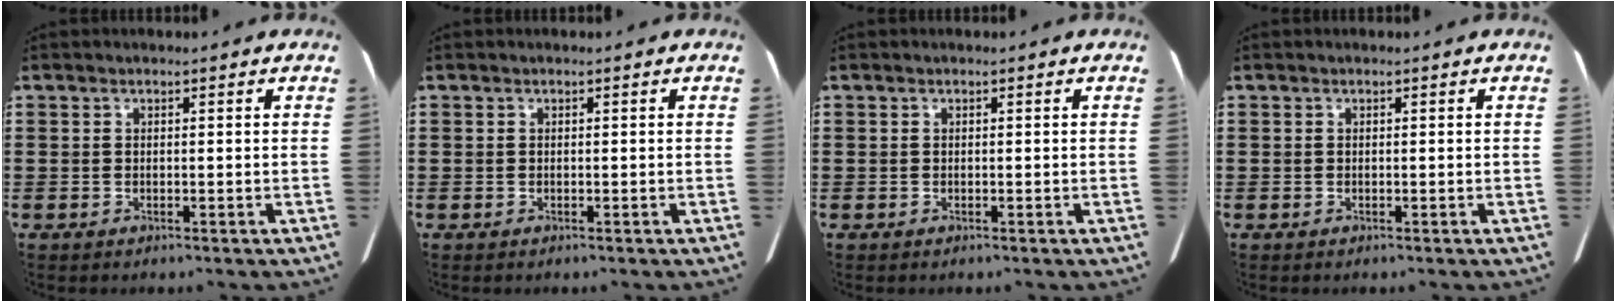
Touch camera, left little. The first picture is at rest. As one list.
[{"total": 0.0}, {"total": 0.0}, {"total": 0.0}]